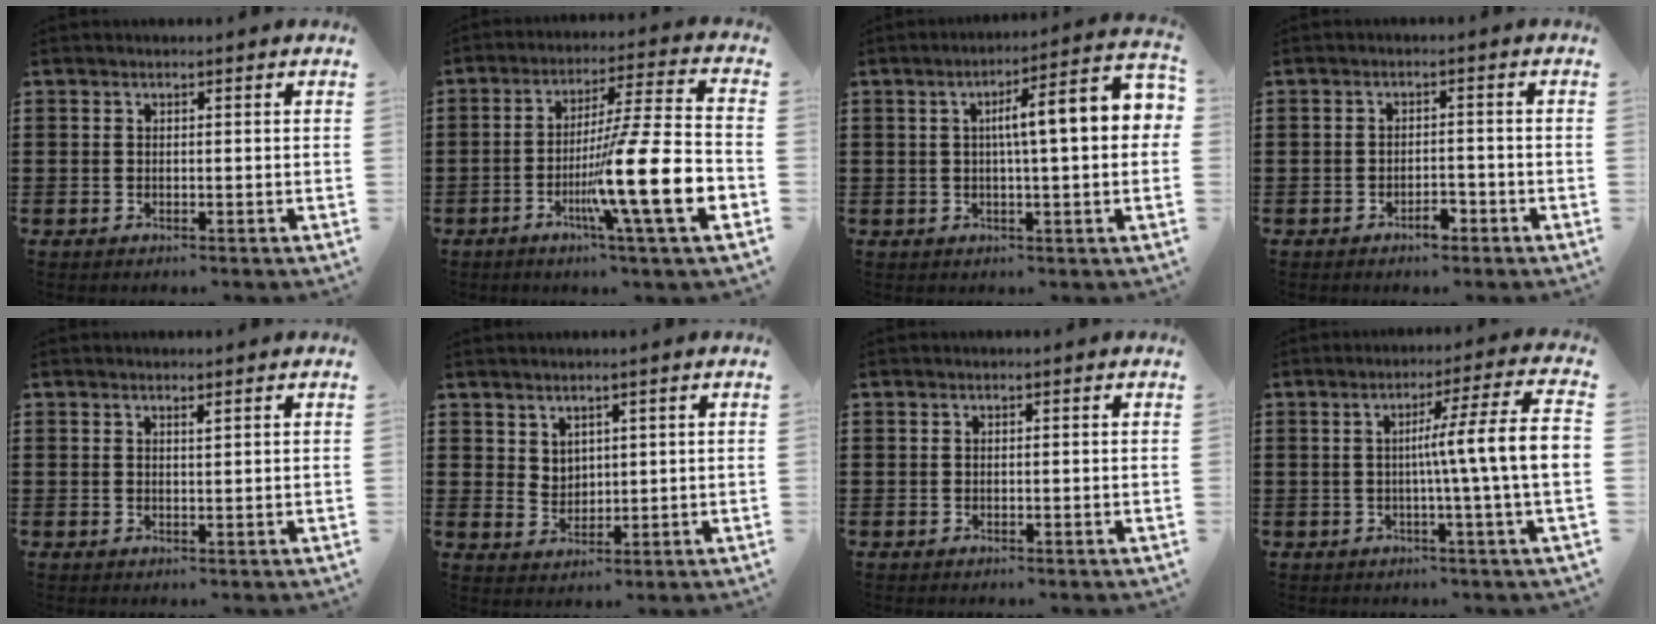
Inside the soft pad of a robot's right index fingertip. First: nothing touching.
{"total": 16.8, "force": [-5.8, 1.2, 15.8], "torque": [-0.251, -0.010, -0.098]}
{"total": 8.4, "force": [0.9, 1.0, 8.3], "torque": [-0.139, -0.004, 0.005]}
{"total": 2.8, "force": [-2.2, 1.0, 1.4], "torque": [-0.026, 0.004, -0.042]}
{"total": 0.8, "force": [0.6, 0.1, 0.4], "torque": [-0.010, -0.001, 0.013]}
{"total": 2.7, "force": [2.2, 1.6, 0.3], "torque": [-0.014, 0.001, 0.044]}
{"total": 0.0}
{"total": 9.1, "force": [-0.3, -0.7, 9.1], "torque": [-0.148, -0.013, -0.016]}